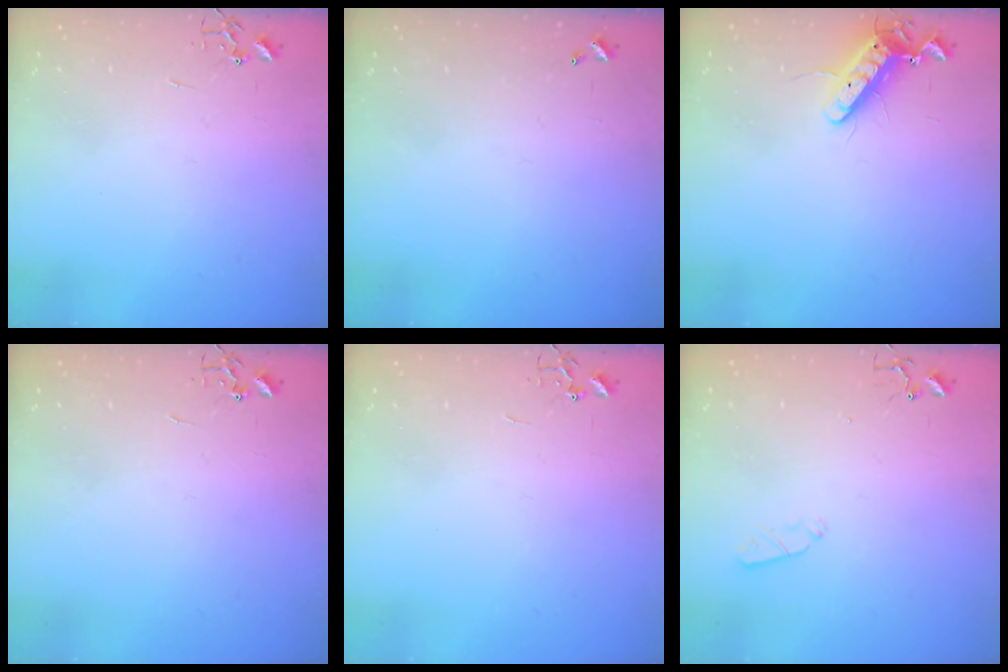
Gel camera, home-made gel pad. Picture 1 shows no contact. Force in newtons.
{"total": 0.0}
{"total": 11.2, "press": 11.1, "slide": 1.4}
{"total": 0.0}
{"total": 0.0}
{"total": 3.6, "press": 3.5, "slide": 0.6}